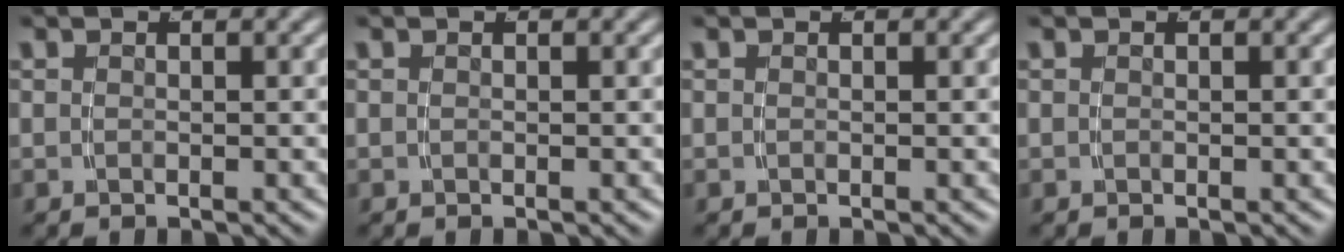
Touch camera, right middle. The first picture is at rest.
{"total": 0.0}
{"total": 0.0}
{"total": 0.0}